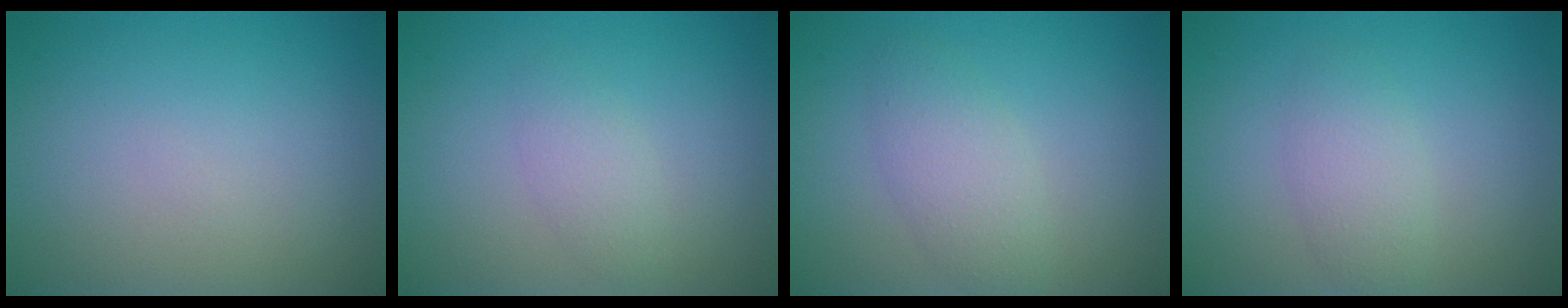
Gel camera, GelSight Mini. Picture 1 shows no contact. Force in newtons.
{"total": 1.7, "press": 1.7, "slide": 0.1}
{"total": 2.9, "press": 2.9, "slide": 0.1}
{"total": 2.3, "press": 2.3, "slide": 0.1}